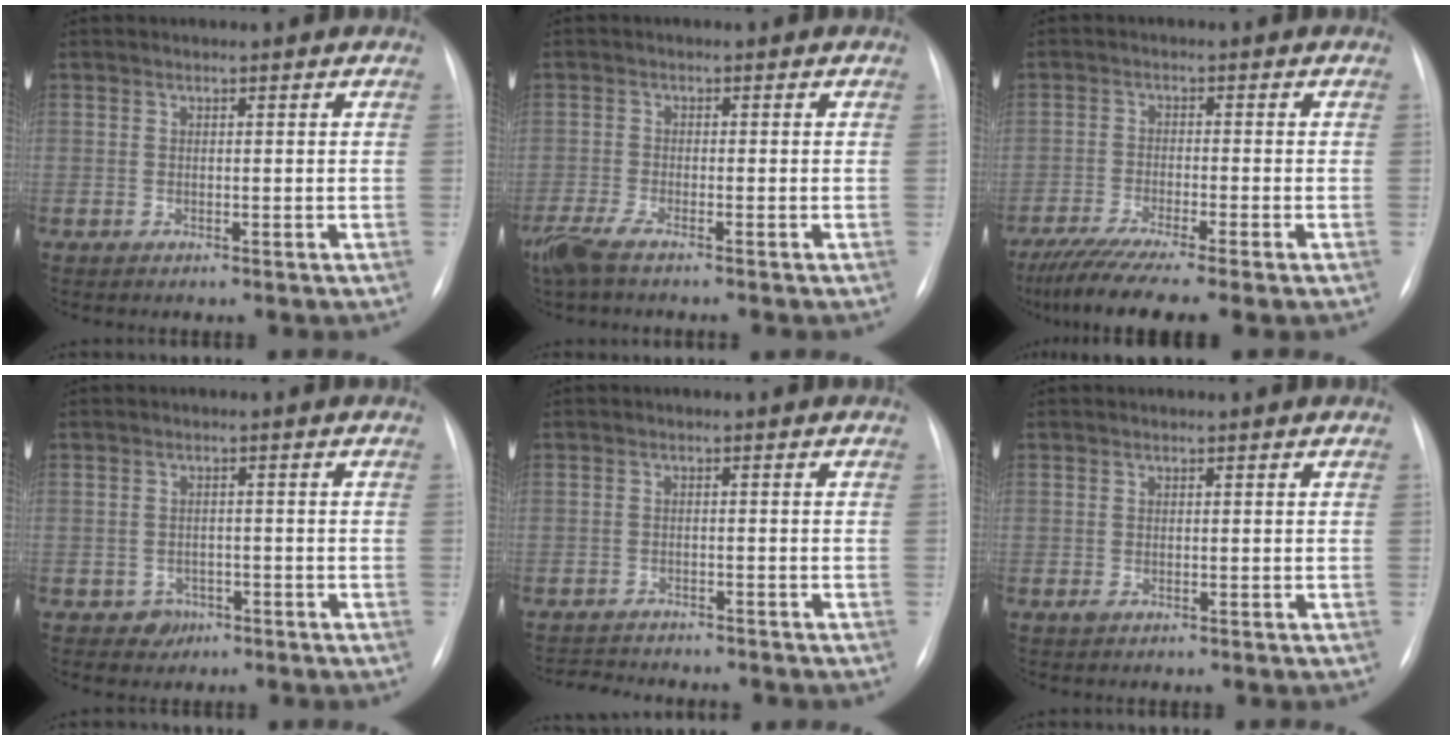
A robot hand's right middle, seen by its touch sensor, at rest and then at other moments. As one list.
[{"total": 4.7, "force": [-3.6, 0.5, 3.0], "torque": [-0.066, -0.013, -0.071]}, {"total": 10.0, "force": [-7.9, -0.1, 6.2], "torque": [-0.102, -0.027, -0.126]}, {"total": 2.6, "force": [-1.4, 2.2, 0.1], "torque": [0.004, 0.011, -0.017]}, {"total": 7.1, "force": [-6.7, 1.5, 1.9], "torque": [-0.029, -0.004, -0.093]}, {"total": 0.5, "force": [-0.2, 0.3, 0.3], "torque": [-0.008, 0.000, -0.003]}]